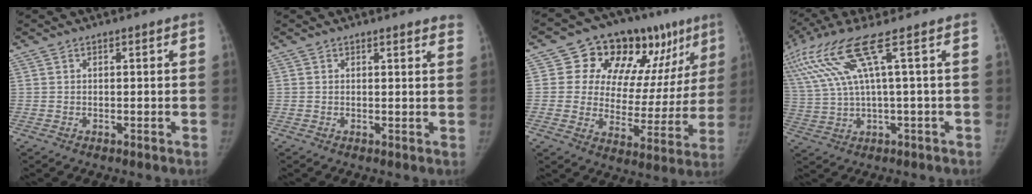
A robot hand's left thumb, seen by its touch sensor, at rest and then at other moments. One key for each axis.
{"total": 4.2, "fx": 3.8, "fy": 1.2, "fz": 1.4, "tx": 0.004, "ty": -0.012, "tz": 0.027}
{"total": 20.8, "fx": 11.0, "fy": 11.7, "fz": 13.2, "tx": -0.120, "ty": -0.021, "tz": 0.156}
{"total": 15.1, "fx": 6.1, "fy": 1.2, "fz": 13.7, "tx": -0.339, "ty": 0.010, "tz": 0.126}